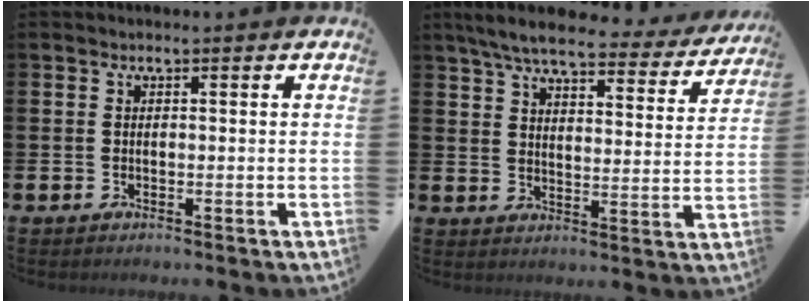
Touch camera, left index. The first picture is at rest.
{"total": 7.1, "force": [6.3, 1.4, 3.0], "torque": [-0.069, -0.038, 0.103]}